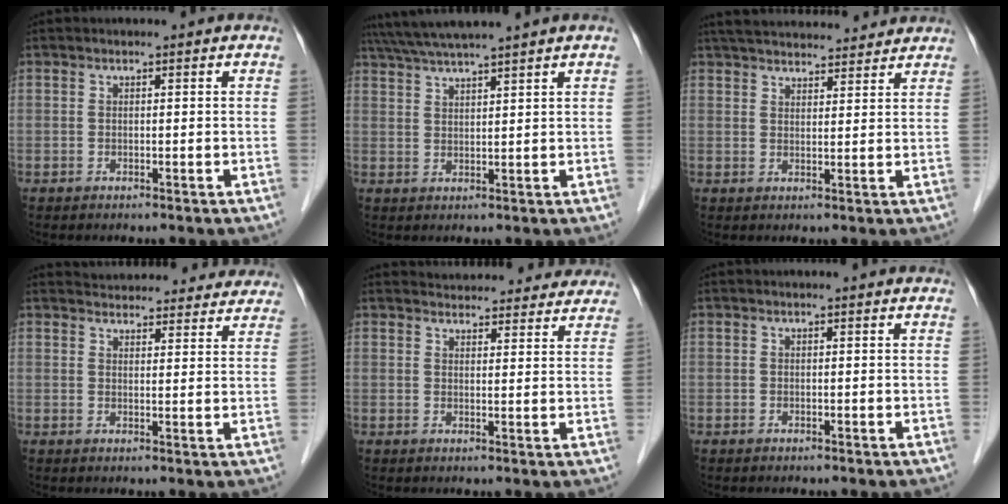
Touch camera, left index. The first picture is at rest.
{"total": 8.3, "force": [7.1, -1.4, 3.9], "torque": [-0.068, 0.023, 0.116]}
{"total": 16.4, "force": [15.1, 3.4, 5.4], "torque": [-0.084, 0.043, 0.217]}
{"total": 20.1, "force": [19.1, 4.6, 4.5], "torque": [-0.061, -0.002, 0.230]}
{"total": 17.9, "force": [17.0, 4.0, 3.8], "torque": [-0.041, 0.004, 0.200]}
{"total": 2.1, "force": [2.0, 0.2, 0.7], "torque": [-0.012, 0.012, 0.016]}